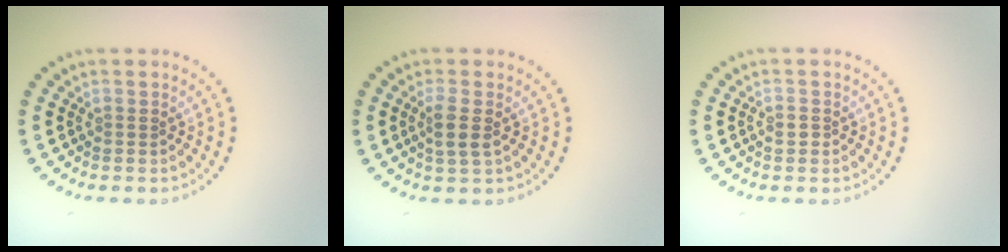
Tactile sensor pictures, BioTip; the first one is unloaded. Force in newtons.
{"total": 2.1, "press": 1.9, "slide": 0.8}
{"total": 0.5, "press": 0.5, "slide": 0.1}